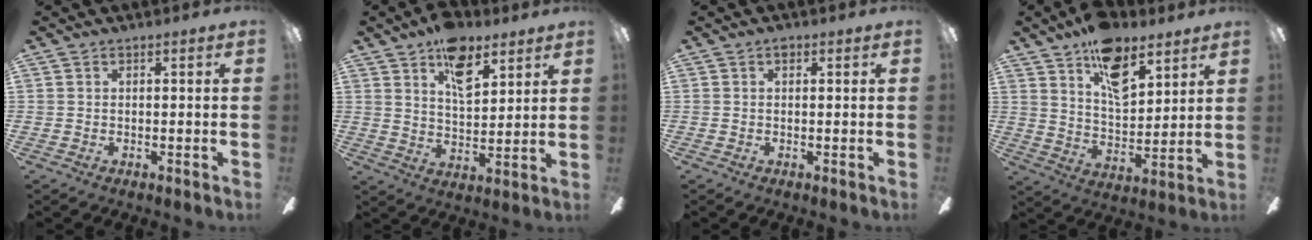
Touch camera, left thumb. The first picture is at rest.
{"total": 11.9, "force": [7.4, 6.1, 7.1], "torque": [-0.099, -0.027, 0.128]}
{"total": 1.2, "force": [0.6, 0.8, 0.7], "torque": [-0.006, 0.000, 0.009]}
{"total": 16.0, "force": [11.2, 9.3, 6.8], "torque": [-0.097, -0.070, 0.205]}